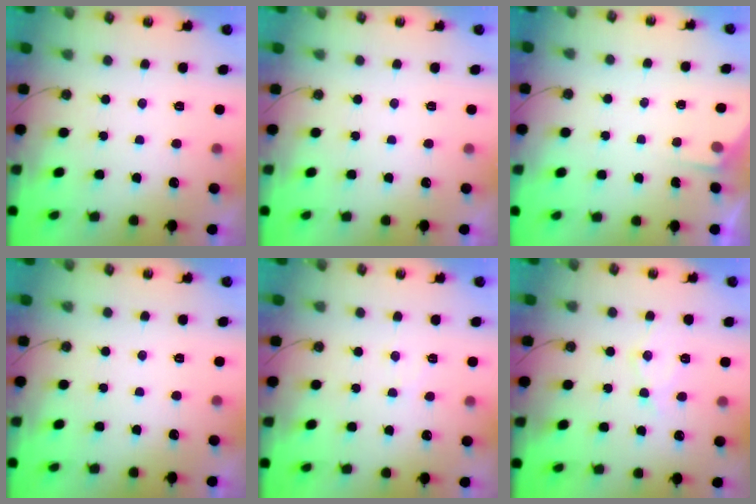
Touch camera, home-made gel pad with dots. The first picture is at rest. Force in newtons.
{"total": 0.0}
{"total": 2.7, "press": 2.7, "slide": 0.4}
{"total": 0.0}
{"total": 4.3, "press": 4.2, "slide": 0.7}
{"total": 9.1, "press": 9.0, "slide": 0.8}